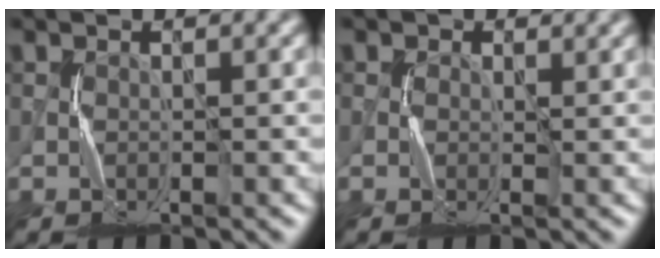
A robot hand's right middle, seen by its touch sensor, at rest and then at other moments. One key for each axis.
{"total": 1.3, "fx": 0.8, "fy": 1.0, "fz": 0.5, "tx": -0.003, "ty": -0.004, "tz": 0.008}